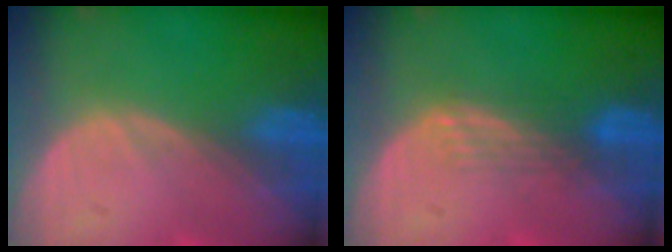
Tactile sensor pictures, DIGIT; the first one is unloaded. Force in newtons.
{"total": 3.1, "press": 2.6, "slide": 1.7}